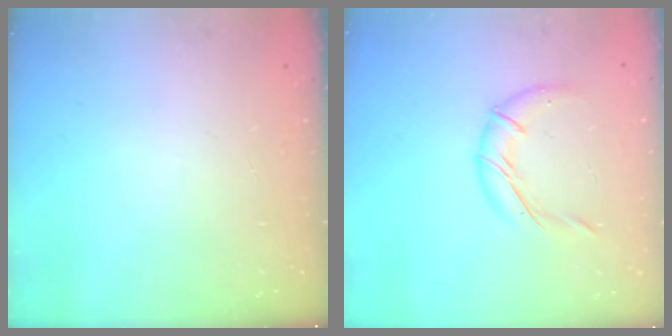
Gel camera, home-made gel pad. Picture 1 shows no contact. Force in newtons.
{"total": 10.4, "press": 10.4, "slide": 0.5}